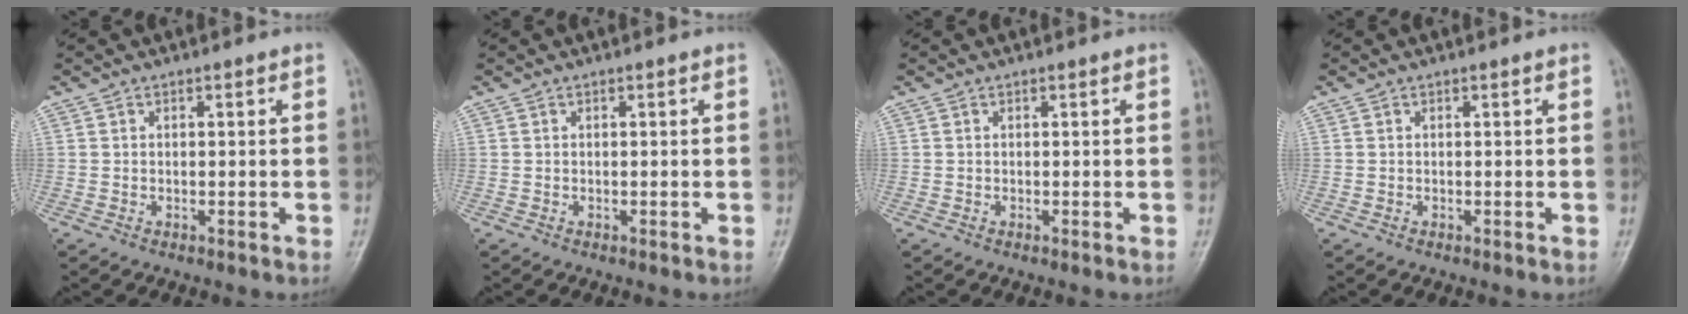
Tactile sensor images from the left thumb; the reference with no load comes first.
{"total": 0.0}
{"total": 0.0}
{"total": 0.0}